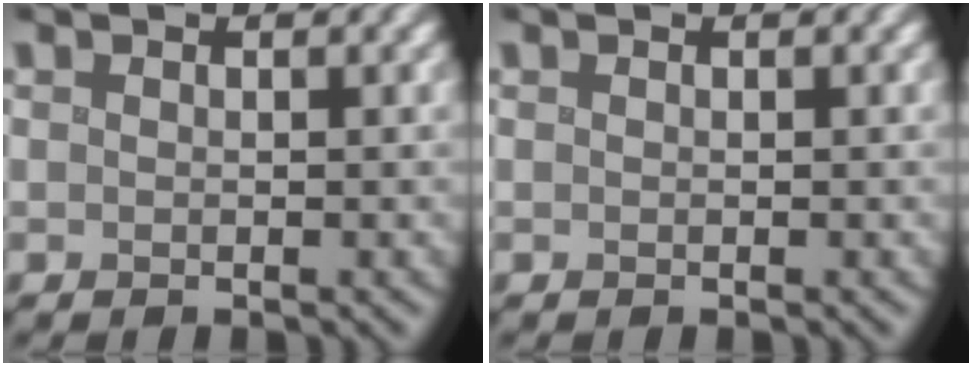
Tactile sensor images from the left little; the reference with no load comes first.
{"total": 0.0}